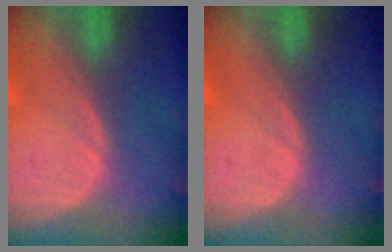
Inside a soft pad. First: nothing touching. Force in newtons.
{"total": 0.0}